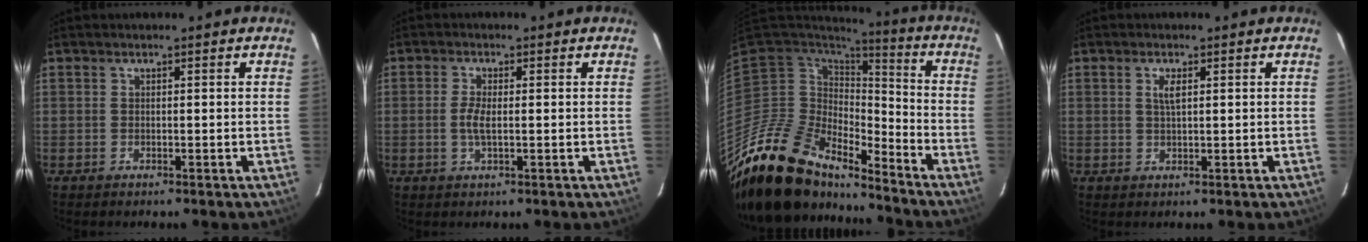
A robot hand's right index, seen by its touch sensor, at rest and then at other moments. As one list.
[{"total": 3.0, "force": [-0.2, 0.7, 2.9], "torque": [-0.056, -0.002, -0.005]}, {"total": 19.6, "force": [-17.0, 7.2, 6.8], "torque": [-0.144, -0.007, -0.305]}, {"total": 2.2, "force": [0.8, 0.7, 1.9], "torque": [-0.036, 0.002, 0.014]}]